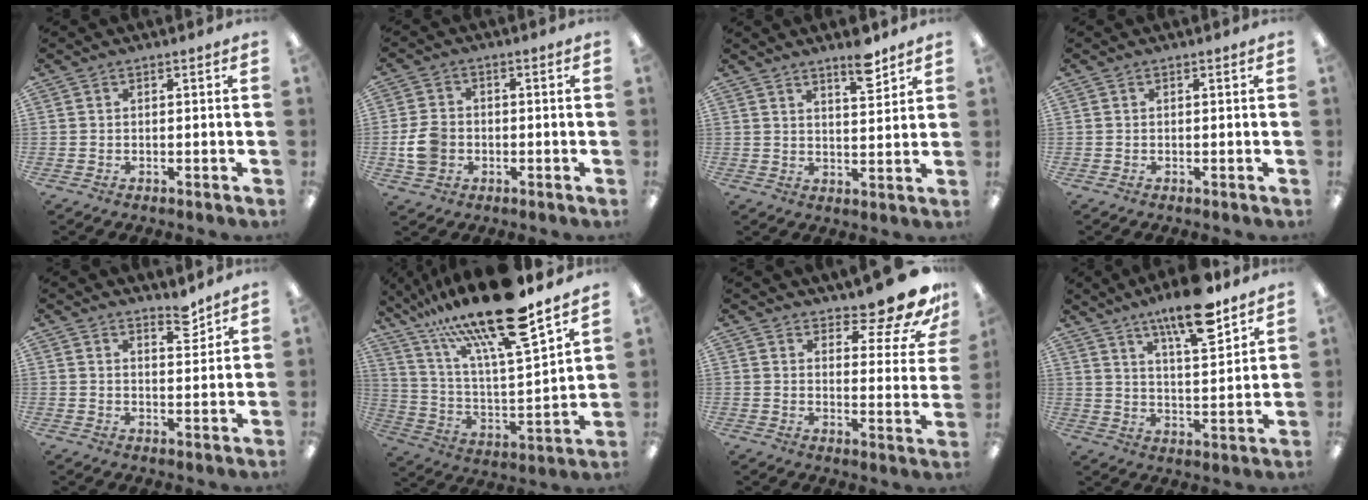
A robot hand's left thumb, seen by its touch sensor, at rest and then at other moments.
{"total": 6.8, "force": [-1.3, 5.4, 3.8], "torque": [-0.076, 0.007, -0.024]}
{"total": 7.0, "force": [5.3, 1.9, 4.1], "torque": [-0.047, -0.037, 0.085]}
{"total": 0.0}
{"total": 4.1, "force": [3.6, 1.1, 1.6], "torque": [-0.006, -0.029, 0.059]}
{"total": 24.6, "force": [18.5, 5.3, 15.4], "torque": [-0.268, -0.113, 0.305]}
{"total": 12.6, "force": [10.7, 3.2, 5.9], "torque": [-0.068, -0.087, 0.181]}
{"total": 13.9, "force": [10.3, 3.3, 8.7], "torque": [-0.136, -0.056, 0.171]}